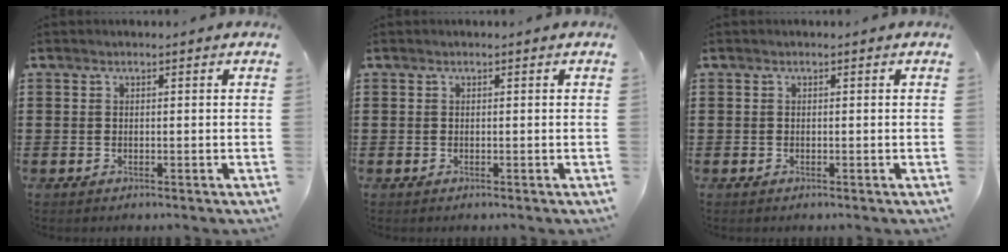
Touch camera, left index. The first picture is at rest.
{"total": 0.0}
{"total": 0.0}